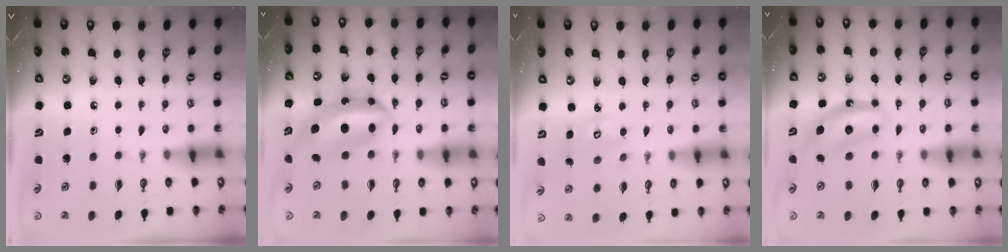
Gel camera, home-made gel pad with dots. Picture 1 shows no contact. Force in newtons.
{"total": 9.6, "press": 9.6, "slide": 0.7}
{"total": 5.0, "press": 5.0, "slide": 0.6}
{"total": 7.4, "press": 7.4, "slide": 0.2}